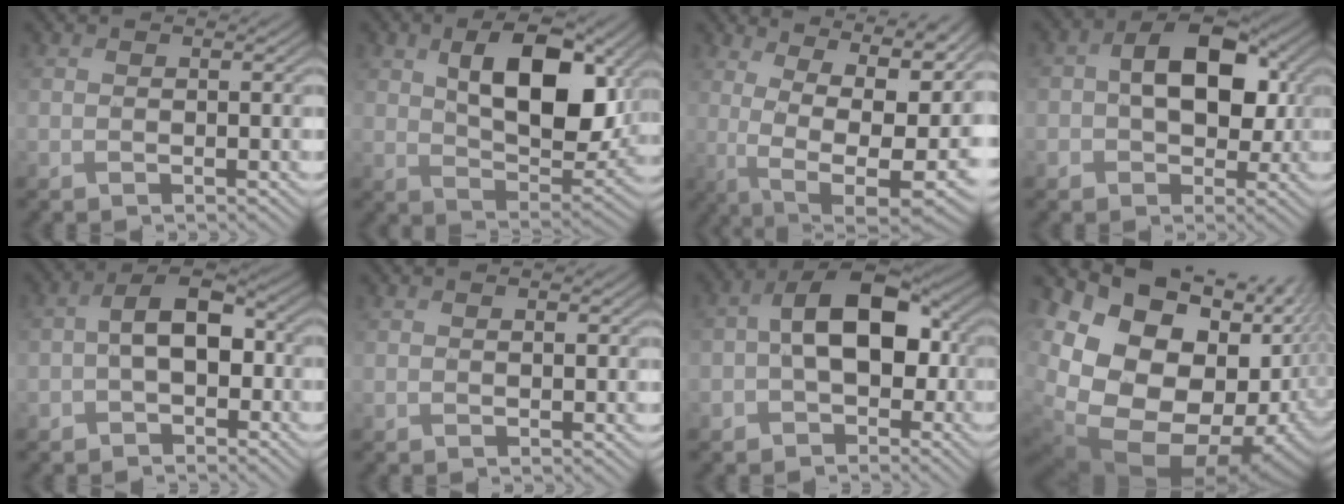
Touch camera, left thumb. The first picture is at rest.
{"total": 12.5, "force": [3.2, 6.9, 9.9], "torque": [-0.155, -0.009, 0.059]}
{"total": 15.4, "force": [2.6, 7.6, 13.1], "torque": [-0.210, 0.010, 0.062]}
{"total": 10.1, "force": [0.5, 7.0, 7.2], "torque": [-0.113, 0.008, -0.002]}
{"total": 7.4, "force": [-1.4, 4.8, 5.4], "torque": [-0.091, 0.009, -0.034]}
{"total": 0.5, "force": [0.2, 0.3, 0.4], "torque": [-0.004, -0.001, 0.003]}
{"total": 11.1, "force": [-1.0, 7.4, 8.3], "torque": [-0.132, 0.015, -0.030]}
{"total": 19.0, "force": [-0.8, 14.5, 12.2], "torque": [-0.227, -0.032, 0.019]}